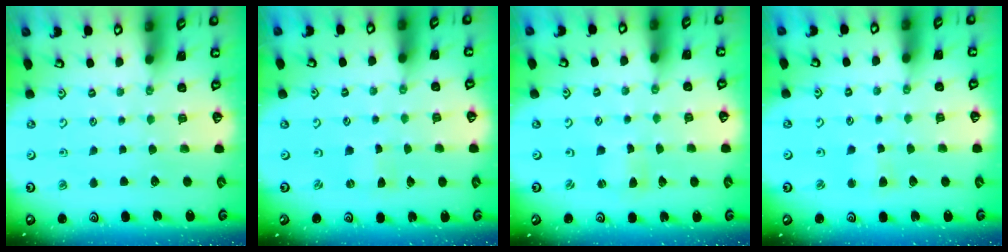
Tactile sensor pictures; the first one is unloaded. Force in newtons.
{"total": 0.0}
{"total": 0.6, "press": 0.6, "slide": 0.1}
{"total": 2.4, "press": 2.4, "slide": 0.5}